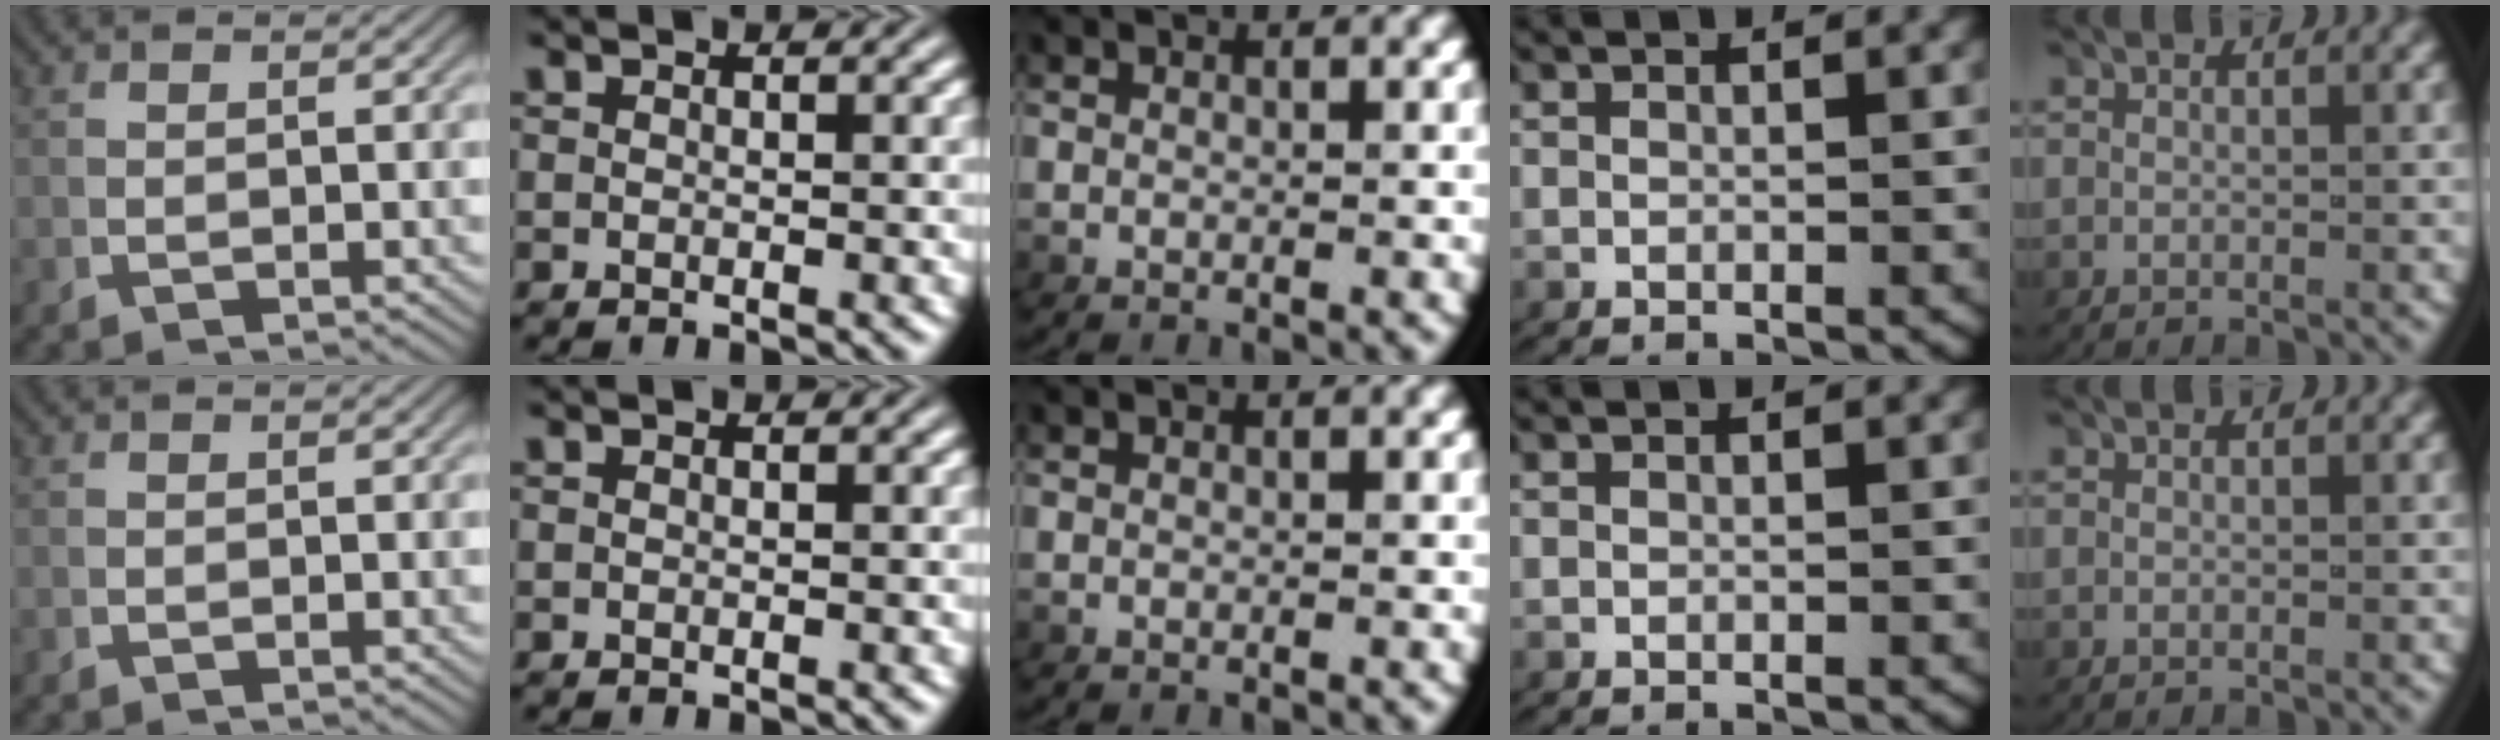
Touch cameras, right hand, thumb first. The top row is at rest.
{}